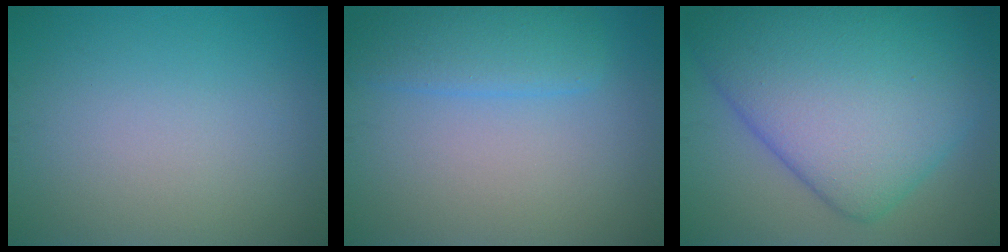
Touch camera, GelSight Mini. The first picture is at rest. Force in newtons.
{"total": 3.4, "press": 3.4, "slide": 0.3}
{"total": 13.4, "press": 13.4, "slide": 0.3}